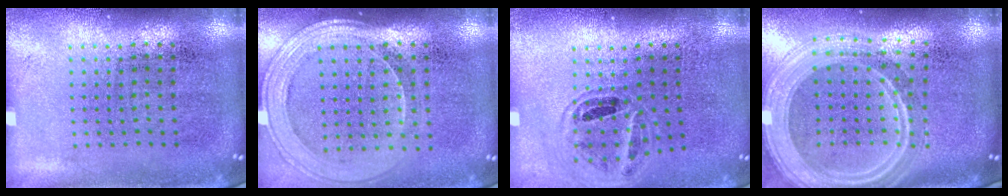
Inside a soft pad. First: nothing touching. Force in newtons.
{"total": 1.8, "press": 1.6, "slide": 0.7}
{"total": 0.9, "press": 0.9, "slide": 0.2}
{"total": 2.9, "press": 2.3, "slide": 1.7}